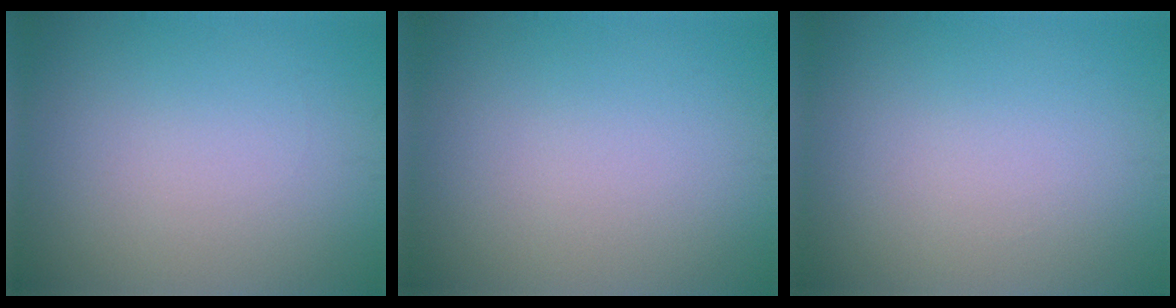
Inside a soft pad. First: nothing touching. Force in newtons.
{"total": 0.0}
{"total": 0.0}